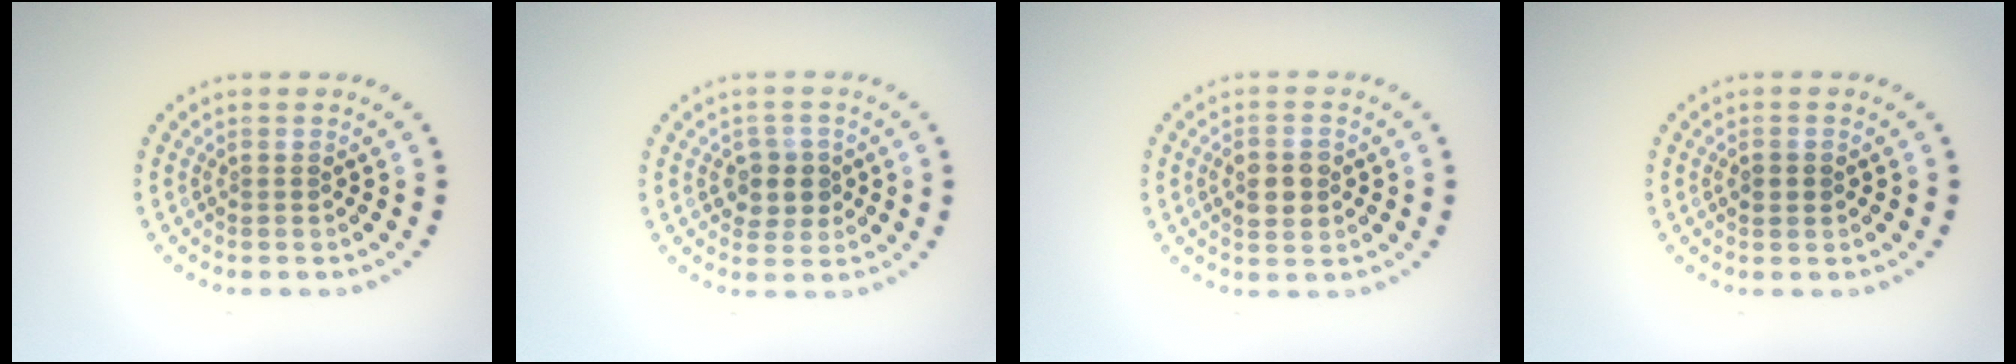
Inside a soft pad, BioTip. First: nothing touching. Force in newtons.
{"total": 2.6, "press": 2.5, "slide": 0.9}
{"total": 2.9, "press": 2.9, "slide": 0.3}
{"total": 1.5, "press": 1.5, "slide": 0.1}